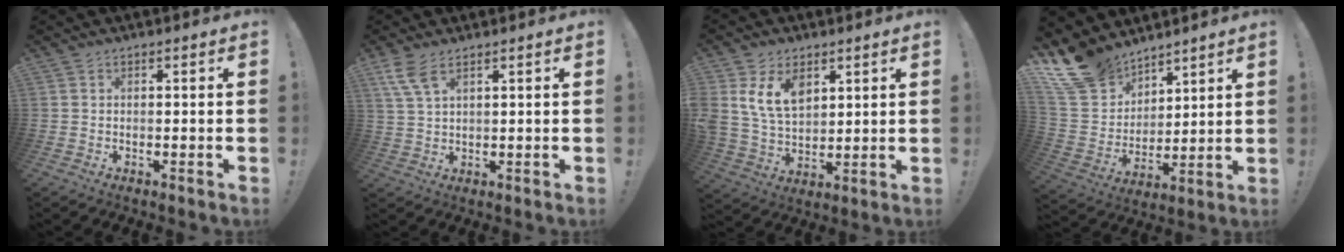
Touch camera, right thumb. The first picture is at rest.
{"total": 6.3, "force": [3.9, 2.2, 4.5], "torque": [-0.107, -0.010, 0.074]}
{"total": 12.4, "force": [5.9, 8.4, 7.0], "torque": [-0.138, -0.021, 0.117]}
{"total": 15.7, "force": [11.8, 9.2, 4.7], "torque": [-0.107, -0.080, 0.233]}